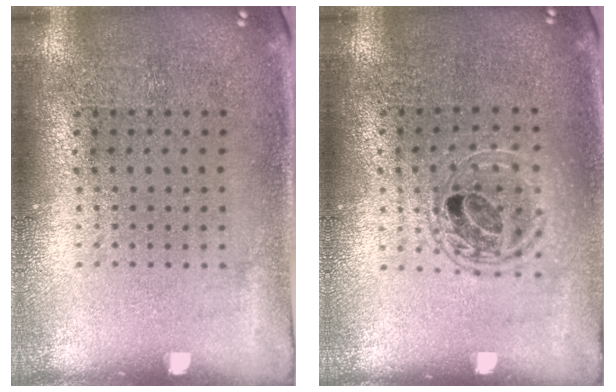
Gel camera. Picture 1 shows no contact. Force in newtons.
{"total": 1.4, "press": 1.3, "slide": 0.7}